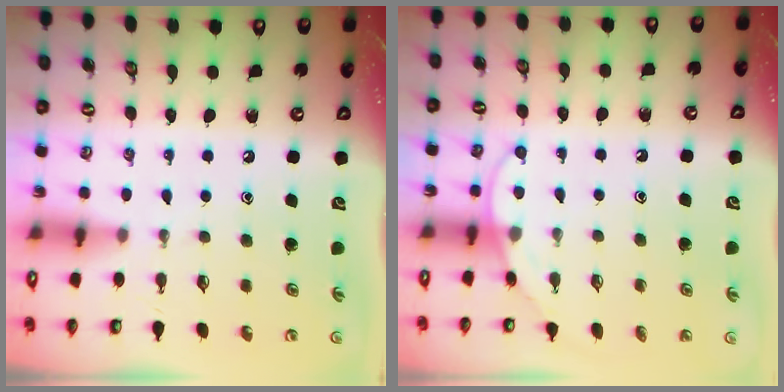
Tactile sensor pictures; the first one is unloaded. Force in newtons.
{"total": 5.5, "press": 5.5, "slide": 0.6}